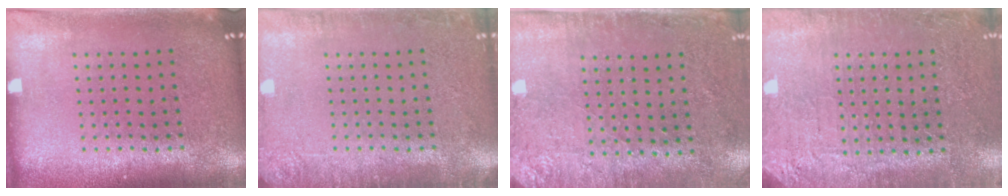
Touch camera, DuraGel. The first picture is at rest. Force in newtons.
{"total": 2.1, "press": 2.1, "slide": 0.3}
{"total": 2.7, "press": 2.3, "slide": 1.5}
{"total": 2.8, "press": 2.7, "slide": 0.6}